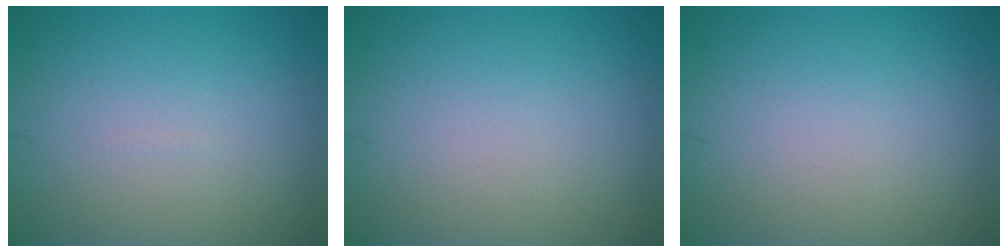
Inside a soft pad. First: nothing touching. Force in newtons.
{"total": 0.0}
{"total": 0.0}